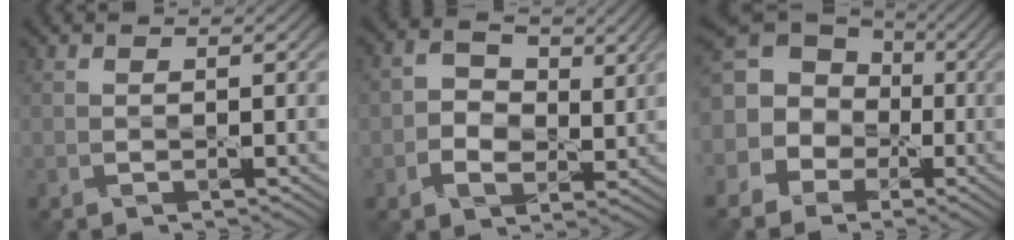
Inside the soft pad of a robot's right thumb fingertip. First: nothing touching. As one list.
[{"total": 4.7, "force": [0.5, 3.6, 3.0], "torque": [-0.059, 0.002, 0.004]}, {"total": 12.5, "force": [-0.6, 11.3, 5.2], "torque": [-0.166, 0.012, -0.039]}]